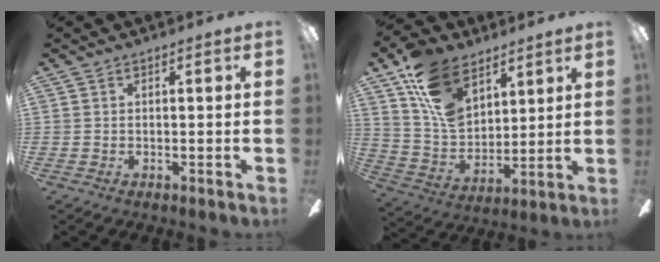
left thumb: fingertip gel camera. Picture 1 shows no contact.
{"total": 16.3, "force": [9.9, 10.1, 8.0], "torque": [-0.165, -0.033, 0.196]}